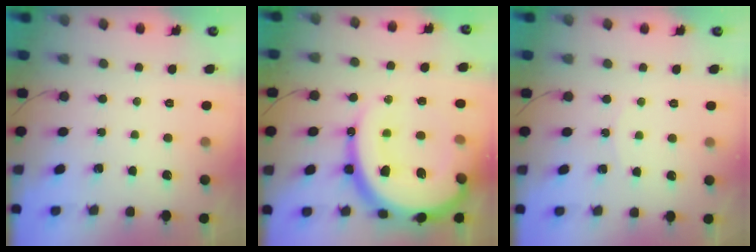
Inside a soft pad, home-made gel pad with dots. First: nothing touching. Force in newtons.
{"total": 28.4, "press": 28.2, "slide": 2.8}
{"total": 3.9, "press": 3.1, "slide": 2.4}